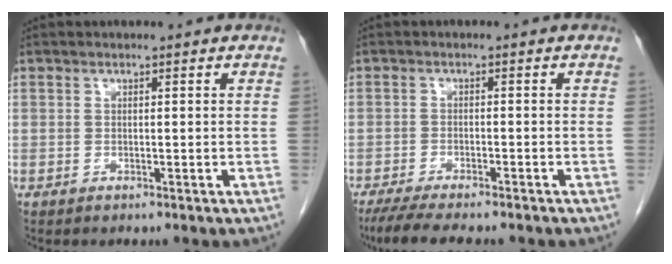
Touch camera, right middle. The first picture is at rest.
{"total": 9.5, "force": [-7.9, 1.6, 5.0], "torque": [-0.074, -0.016, -0.121]}